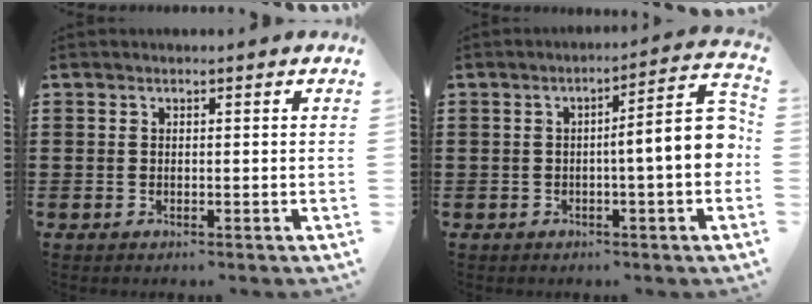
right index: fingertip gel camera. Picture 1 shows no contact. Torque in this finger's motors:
{"motor_torque": [1.38, -0.76, 0.79, 0.17]}